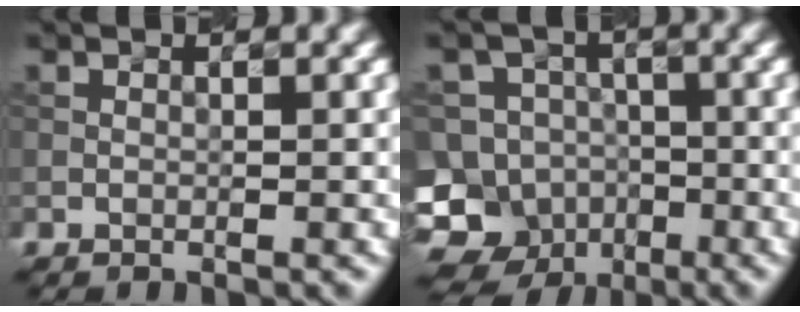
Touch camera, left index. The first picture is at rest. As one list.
[{"total": 11.4, "force": [-6.7, 8.9, 2.3], "torque": [-0.035, -0.016, -0.124]}]